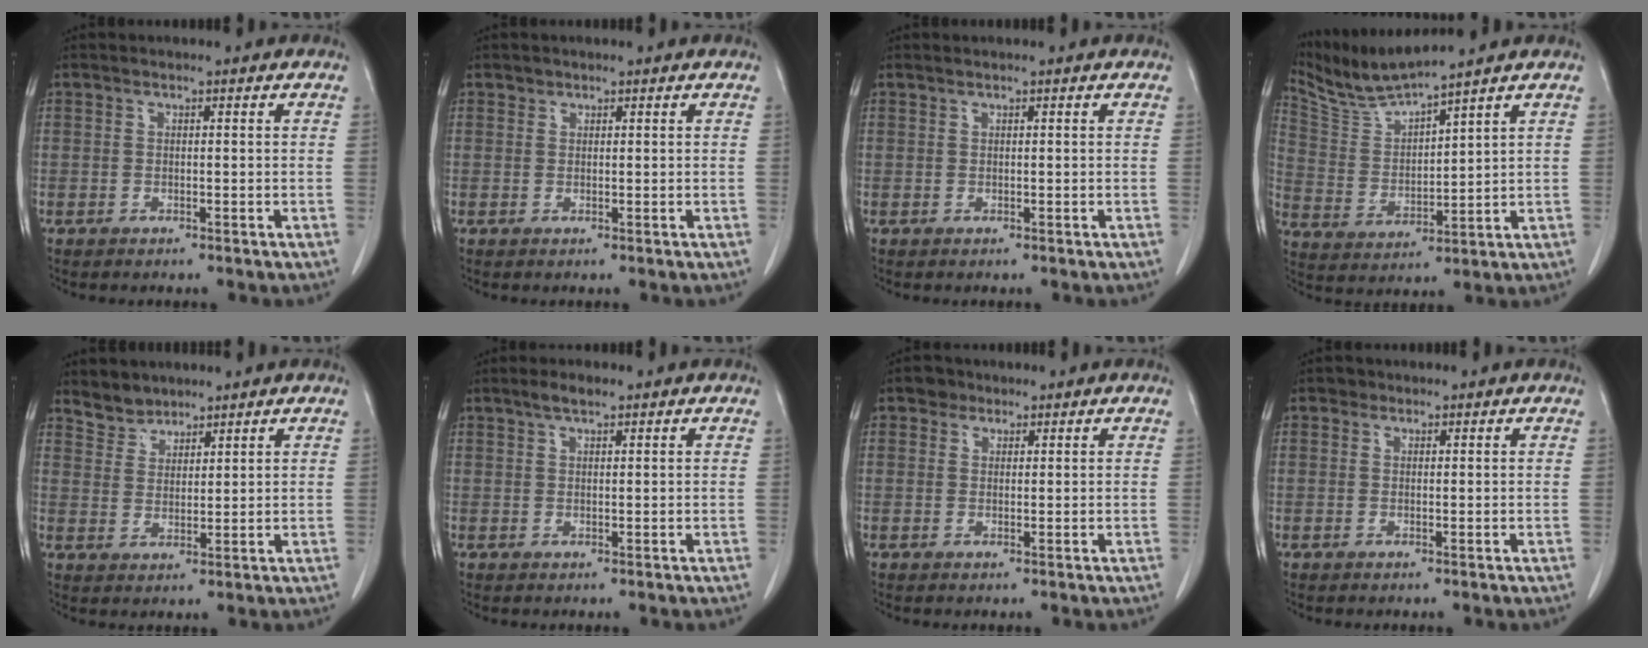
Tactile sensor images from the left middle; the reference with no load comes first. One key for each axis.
{"total": 0.6, "fx": 0.4, "fy": 0.4, "fz": 0.0, "tx": 0.005, "ty": -0.001, "tz": 0.004}
{"total": 0.0}
{"total": 7.8, "fx": 7.5, "fy": -1.2, "fz": 2.0, "tx": -0.060, "ty": -0.006, "tz": 0.163}
{"total": 3.7, "fx": 3.3, "fy": 1.7, "fz": -0.1, "tx": 0.008, "ty": 0.005, "tz": 0.061}
{"total": 2.3, "fx": 1.7, "fy": 0.5, "fz": 1.4, "tx": -0.035, "ty": 0.006, "tz": 0.030}
{"total": 2.0, "fx": 1.3, "fy": 1.5, "fz": 0.3, "tx": -0.005, "ty": 0.004, "tz": 0.016}
{"total": 0.9, "fx": 0.6, "fy": 0.7, "fz": 0.1, "tx": 0.001, "ty": 0.001, "tz": 0.005}